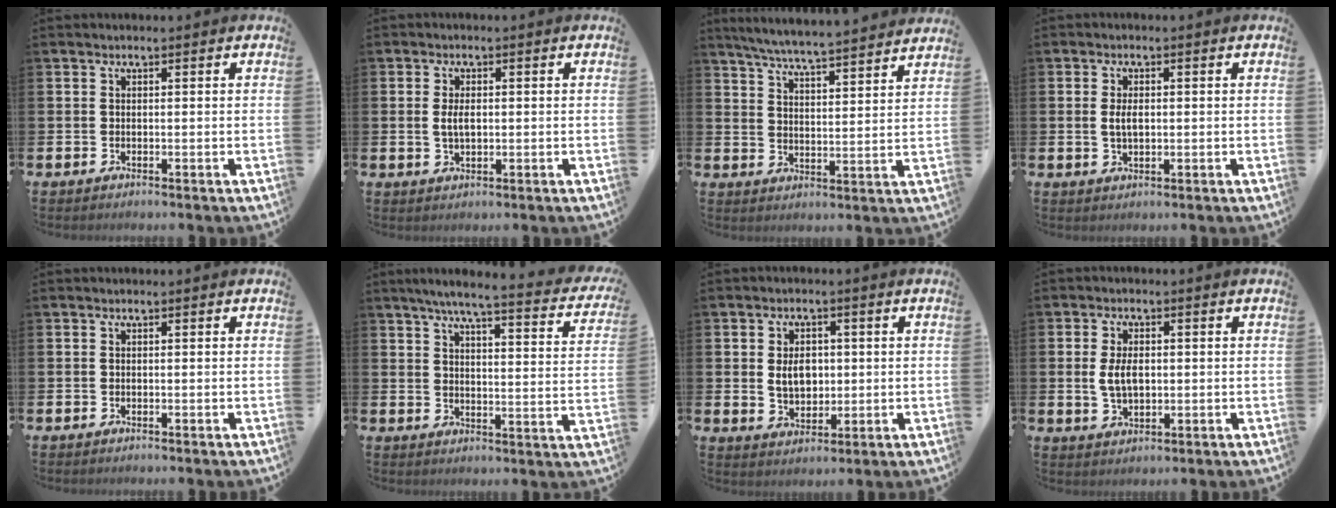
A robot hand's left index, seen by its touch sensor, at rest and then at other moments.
{"total": 2.8, "force": [0.2, 1.4, 2.4], "torque": [-0.034, 0.000, -0.001]}
{"total": 6.3, "force": [6.1, -0.4, 1.4], "torque": [-0.051, -0.046, 0.106]}
{"total": 2.7, "force": [0.3, 1.4, 2.3], "torque": [-0.032, 0.001, 0.000]}
{"total": 0.0}
{"total": 5.9, "force": [5.2, 0.3, 2.8], "torque": [-0.060, -0.041, 0.080]}
{"total": 4.5, "force": [0.7, 3.1, 3.1], "torque": [-0.046, 0.004, 0.006]}
{"total": 4.2, "force": [0.4, 2.5, 3.4], "torque": [-0.055, 0.003, 0.003]}